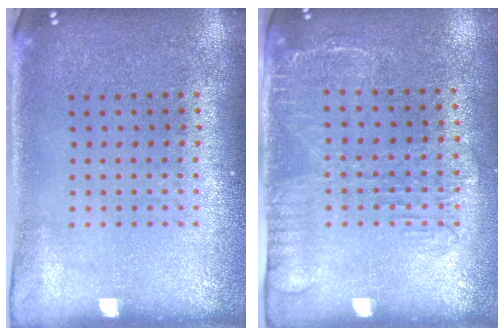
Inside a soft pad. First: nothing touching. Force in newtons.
{"total": 1.6, "press": 1.2, "slide": 1.1}